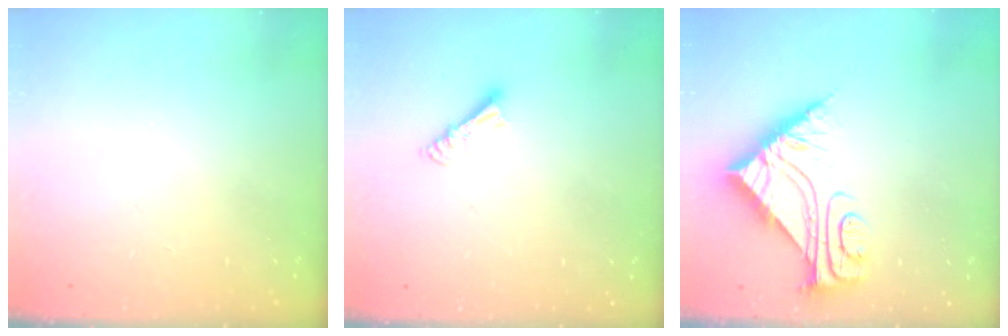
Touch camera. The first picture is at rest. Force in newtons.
{"total": 4.7, "press": 4.7, "slide": 0.0}
{"total": 9.3, "press": 9.2, "slide": 0.9}